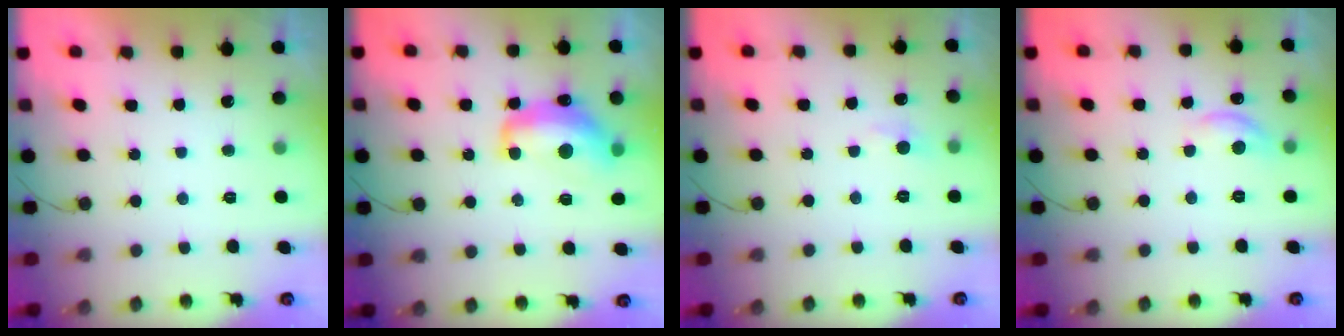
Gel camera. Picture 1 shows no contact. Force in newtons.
{"total": 12.8, "press": 12.8, "slide": 0.9}
{"total": 5.4, "press": 5.4, "slide": 0.7}
{"total": 9.0, "press": 9.0, "slide": 0.5}